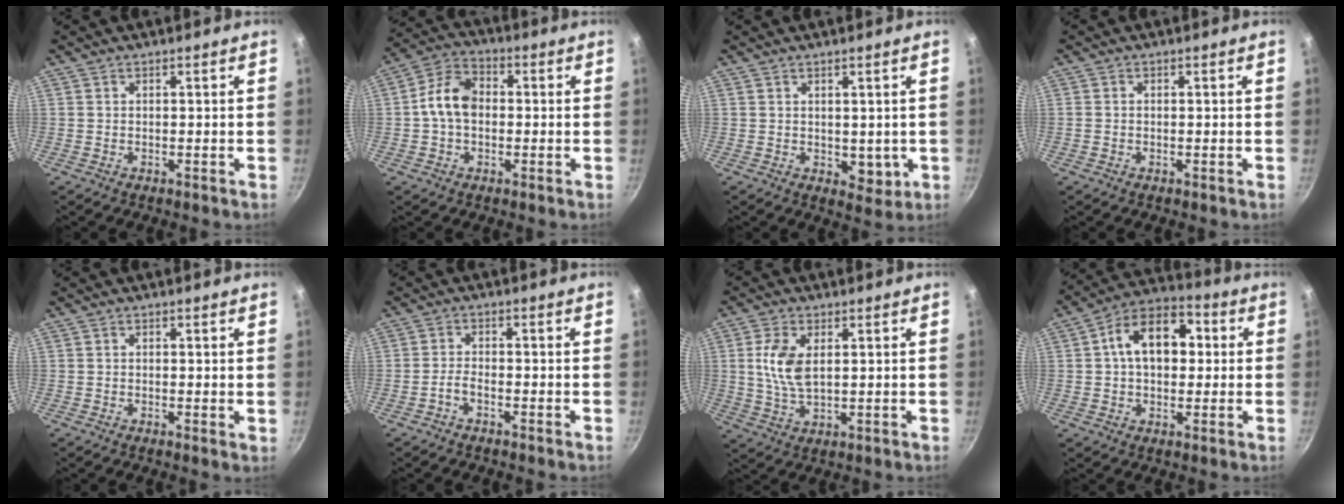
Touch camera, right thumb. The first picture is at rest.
{"total": 8.8, "force": [-0.2, 6.4, 6.1], "torque": [-0.093, 0.026, -0.020]}
{"total": 4.3, "force": [0.4, 2.9, 3.1], "torque": [-0.024, -0.009, 0.012]}
{"total": 0.7, "force": [-0.1, 0.6, 0.3], "torque": [-0.005, 0.002, -0.002]}
{"total": 0.8, "force": [0.1, 0.3, 0.8], "torque": [-0.010, -0.004, -0.004]}
{"total": 2.0, "force": [-1.5, 0.6, 1.2], "torque": [-0.029, 0.015, -0.033]}
{"total": 7.8, "force": [1.7, 4.2, 6.4], "torque": [-0.128, -0.006, 0.034]}
{"total": 13.5, "force": [2.0, 9.0, 9.9], "torque": [-0.113, 0.027, 0.013]}